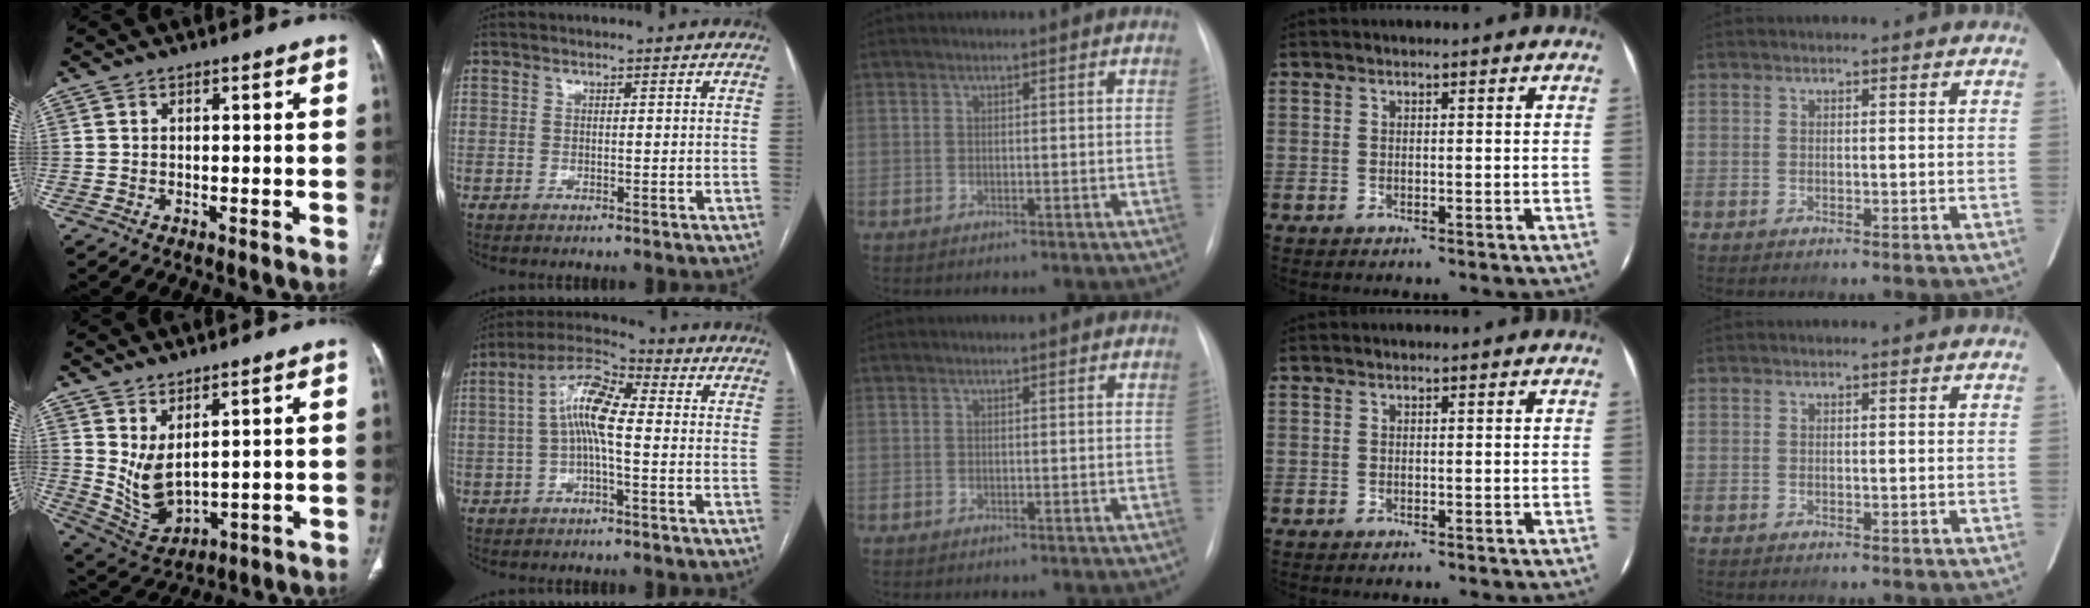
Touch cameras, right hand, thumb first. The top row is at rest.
{"thumb": {"total": 7.9, "force": [2.6, 3.8, 6.4], "torque": [-0.117, -0.034, 0.074]}, "index": {"total": 8.9, "force": [0.1, 2.4, 8.5], "torque": [-0.171, 0.028, -0.004]}}